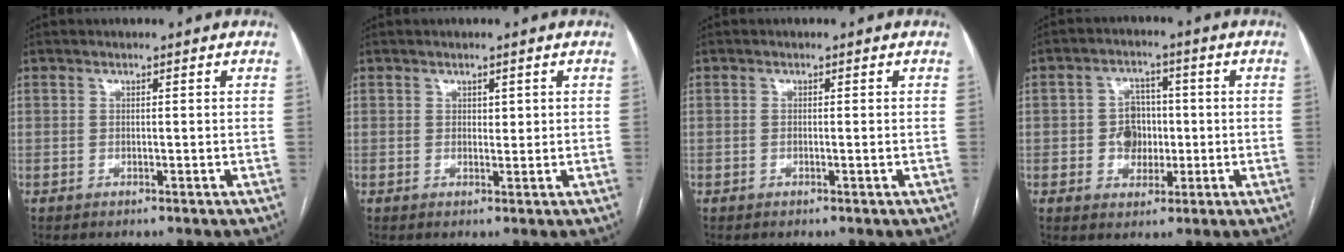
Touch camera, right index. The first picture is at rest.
{"total": 1.4, "force": [0.5, 0.8, 0.9], "torque": [-0.008, -0.001, 0.008]}
{"total": 0.5, "force": [-0.1, 0.1, 0.5], "torque": [-0.010, -0.001, 0.000]}
{"total": 5.5, "force": [-0.5, 4.7, 2.7], "torque": [-0.046, 0.017, -0.004]}